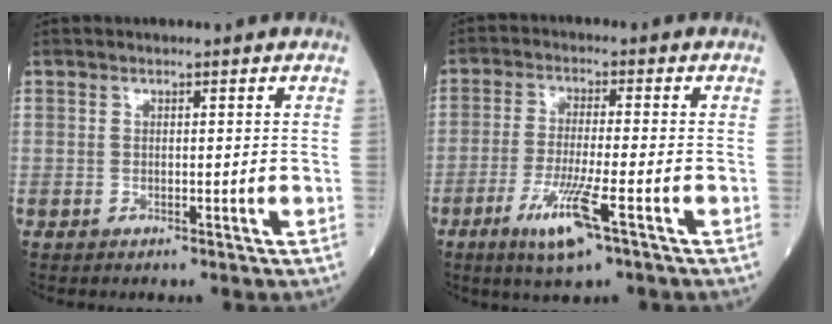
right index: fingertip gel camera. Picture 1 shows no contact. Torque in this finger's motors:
{"motor_torque": [0.23, -0.26, 0.09, 0.04]}